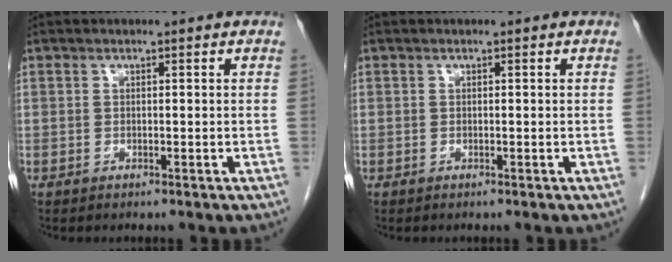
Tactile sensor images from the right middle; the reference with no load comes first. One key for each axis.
{"total": 0.0}